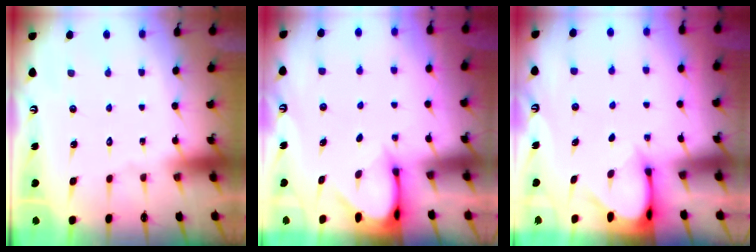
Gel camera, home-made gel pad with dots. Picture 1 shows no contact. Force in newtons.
{"total": 3.0, "press": 3.0, "slide": 0.4}
{"total": 3.2, "press": 3.2, "slide": 0.3}